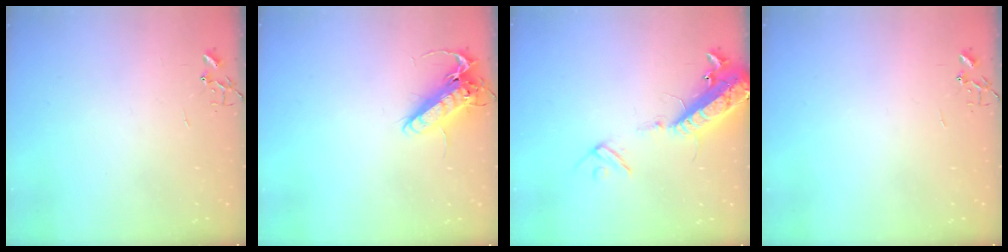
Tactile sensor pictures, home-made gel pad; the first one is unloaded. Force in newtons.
{"total": 13.8, "press": 13.6, "slide": 2.3}
{"total": 16.4, "press": 16.1, "slide": 3.1}
{"total": 0.0}